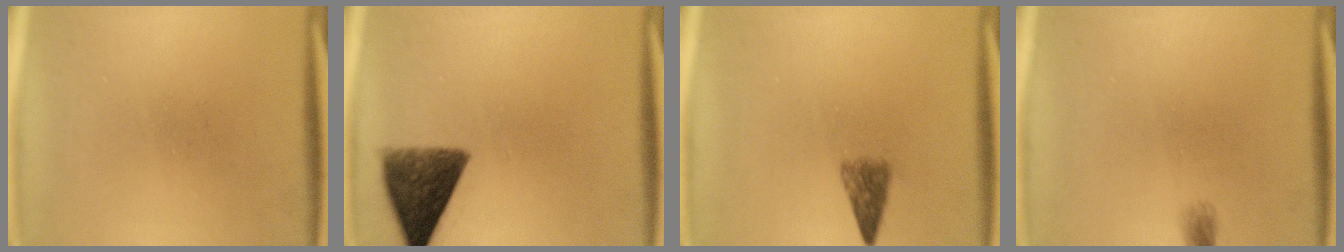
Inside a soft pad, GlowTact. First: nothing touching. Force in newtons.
{"total": 9.0}
{"total": 2.9}
{"total": 1.4}